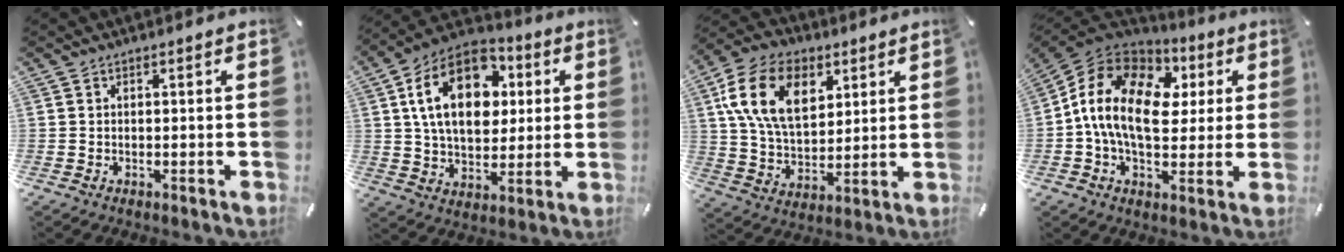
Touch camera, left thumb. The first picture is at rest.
{"total": 19.2, "force": [5.2, 12.8, 13.3], "torque": [-0.244, -0.004, 0.088]}
{"total": 16.5, "force": [6.4, 11.1, 10.4], "torque": [-0.213, -0.003, 0.119]}
{"total": 16.0, "force": [1.0, 11.0, 11.5], "torque": [-0.250, 0.001, 0.017]}